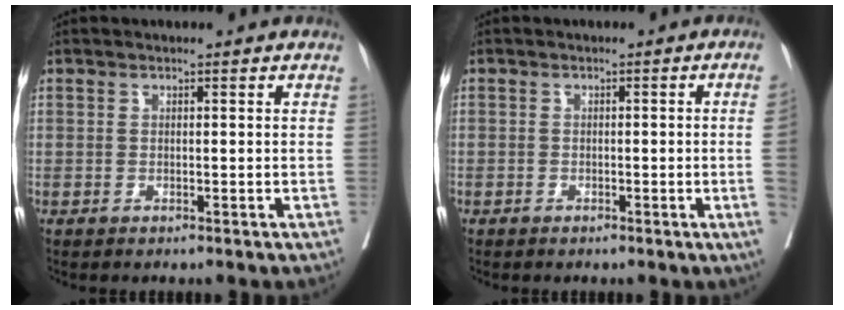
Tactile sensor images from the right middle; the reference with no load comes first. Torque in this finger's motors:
{"motor_torque": [0.82, -1.31, -0.51, -0.21]}